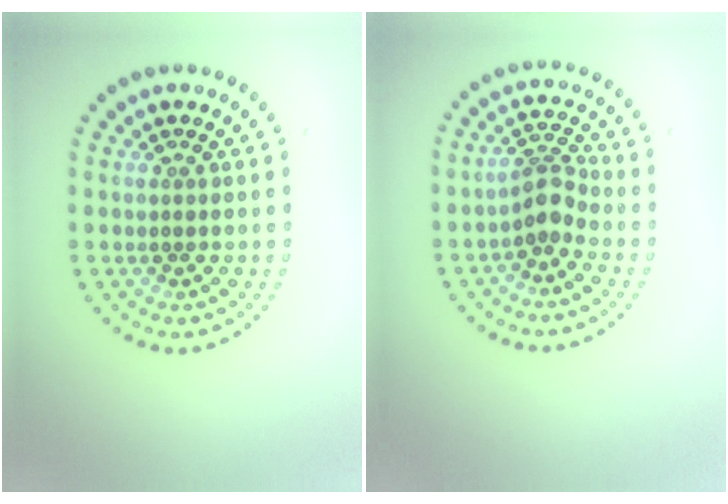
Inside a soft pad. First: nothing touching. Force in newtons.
{"total": 2.4, "press": 1.8, "slide": 1.6}